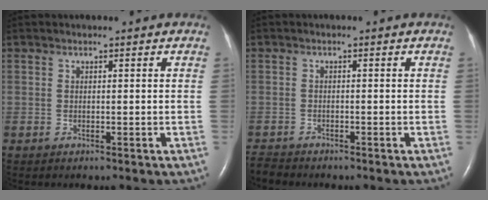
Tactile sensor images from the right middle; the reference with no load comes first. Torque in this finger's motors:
{"motor_torque": [0.23, -0.28, -0.04, -0.01]}